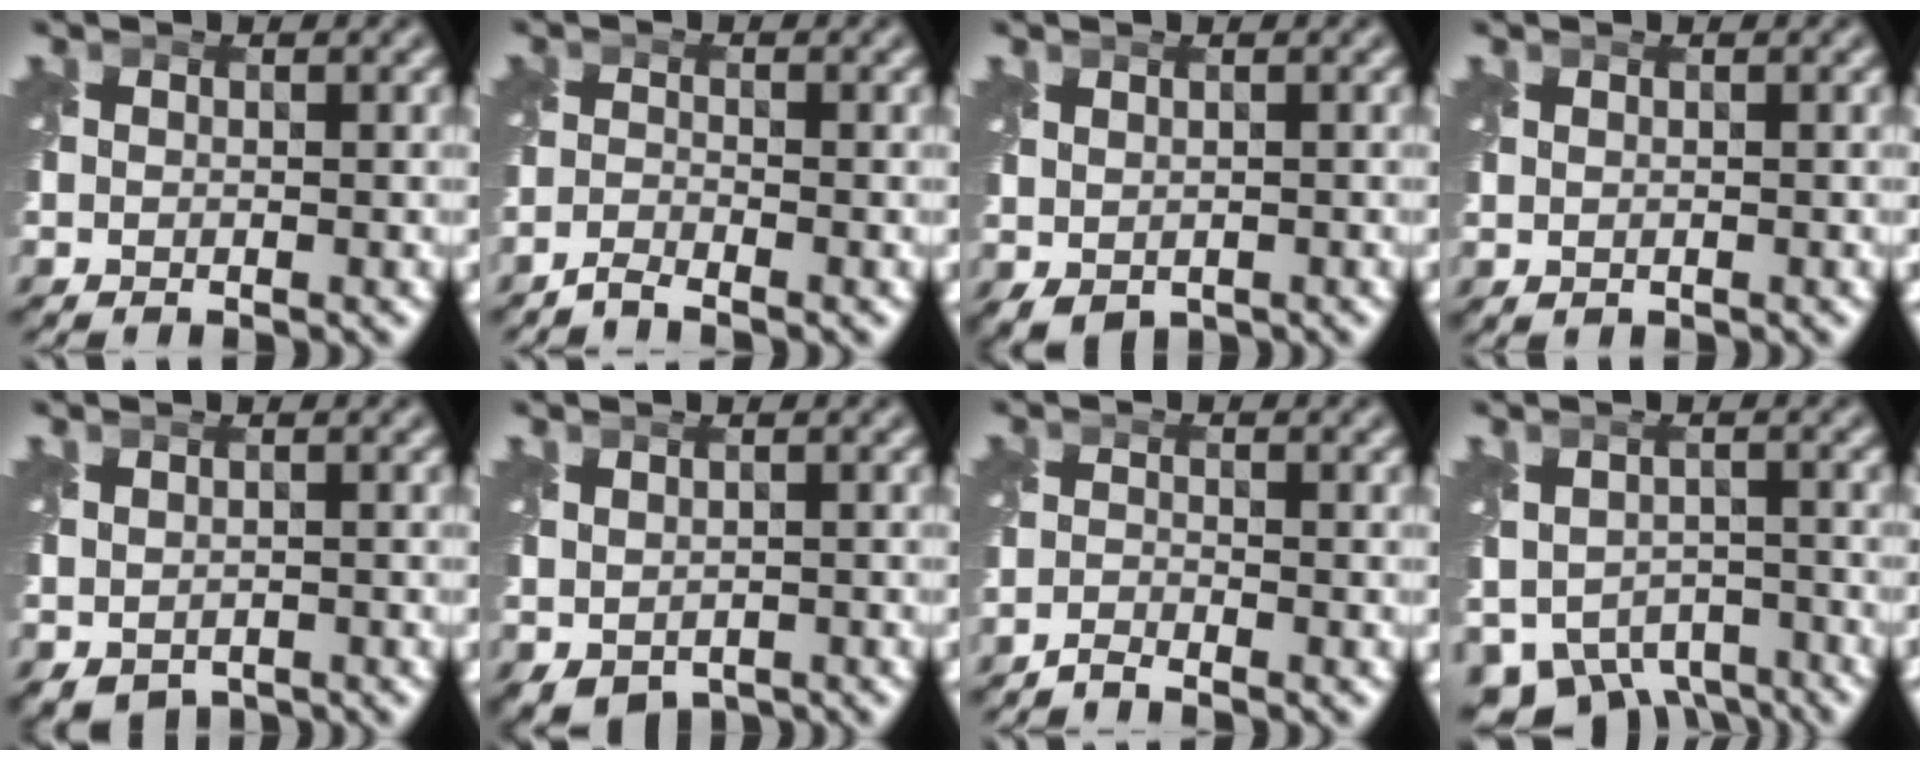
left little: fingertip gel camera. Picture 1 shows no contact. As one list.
[{"total": 1.3, "force": [-1.2, 0.0, 0.3], "torque": [-0.005, 0.002, -0.034]}, {"total": 1.2, "force": [0.1, 1.0, 0.7], "torque": [-0.021, 0.000, 0.012]}, {"total": 0.6, "force": [0.6, 0.1, -0.2], "torque": [0.004, 0.009, 0.015]}, {"total": 1.3, "force": [-0.1, 1.2, 0.7], "torque": [-0.017, -0.003, 0.007]}, {"total": 2.0, "force": [-0.2, 1.6, 1.2], "torque": [-0.027, -0.002, 0.007]}, {"total": 0.8, "force": [-0.8, 0.0, 0.1], "torque": [-0.003, 0.003, -0.024]}, {"total": 6.9, "force": [-4.4, 4.7, 2.5], "torque": [-0.045, -0.017, -0.056]}]